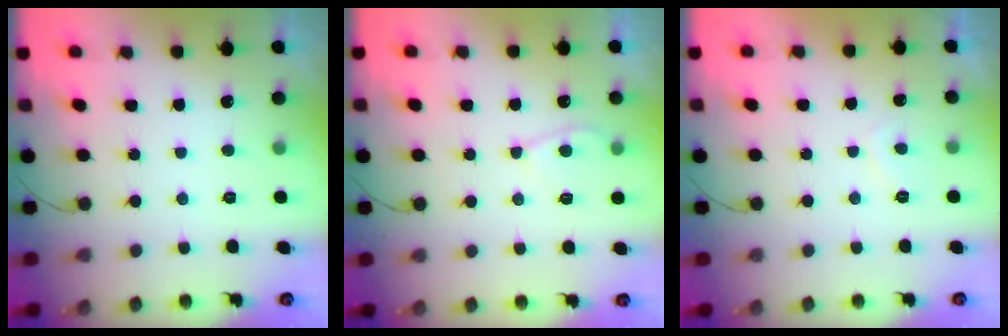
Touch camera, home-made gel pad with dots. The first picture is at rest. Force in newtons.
{"total": 4.1, "press": 4.1, "slide": 0.4}
{"total": 1.6, "press": 1.5, "slide": 0.6}